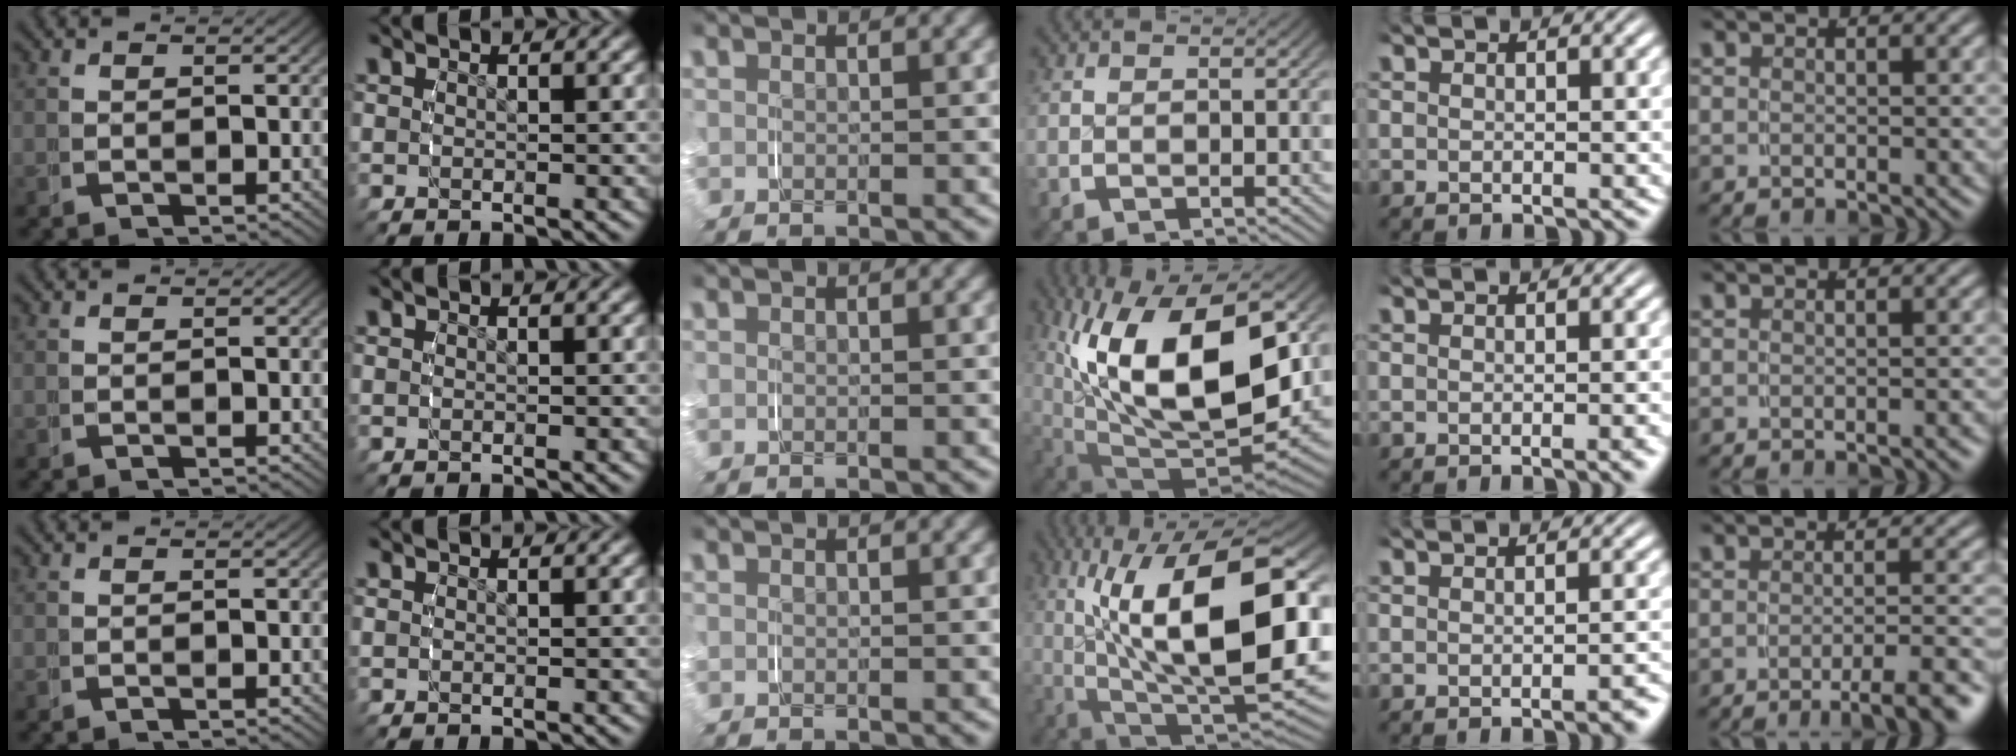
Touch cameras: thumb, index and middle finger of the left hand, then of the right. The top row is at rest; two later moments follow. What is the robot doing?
{"motion": "grasp_and_lifting", "object": "plastic wrap"}